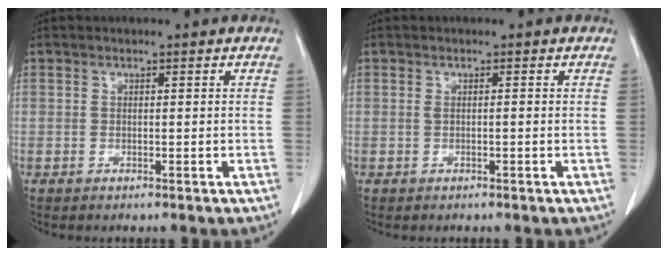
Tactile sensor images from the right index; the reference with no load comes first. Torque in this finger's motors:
{"motor_torque": [-0.02, -0.02, 0.02, 0.00]}